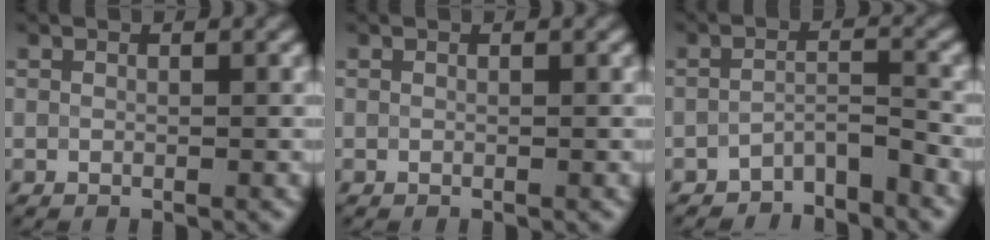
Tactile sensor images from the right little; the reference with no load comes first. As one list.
[{"total": 0.0}, {"total": 2.8, "force": [-2.6, 0.6, 1.0], "torque": [-0.017, 0.009, -0.051]}]